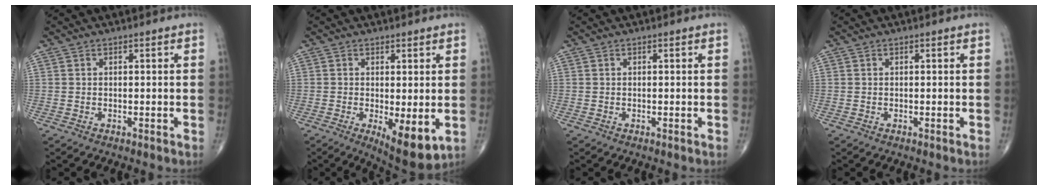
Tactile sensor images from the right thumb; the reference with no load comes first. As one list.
[{"total": 7.9, "force": [-1.6, 2.7, 7.3], "torque": [-0.102, -0.024, -0.016]}, {"total": 0.0}, {"total": 0.0}]